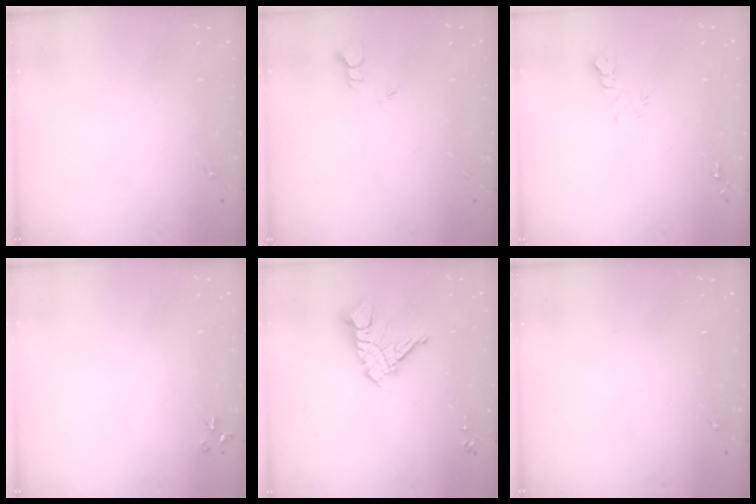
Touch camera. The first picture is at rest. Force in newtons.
{"total": 2.0, "press": 2.0, "slide": 0.1}
{"total": 7.1, "press": 7.1, "slide": 0.8}
{"total": 3.5, "press": 3.5, "slide": 0.4}
{"total": 12.6, "press": 12.5, "slide": 1.3}
{"total": 0.0}